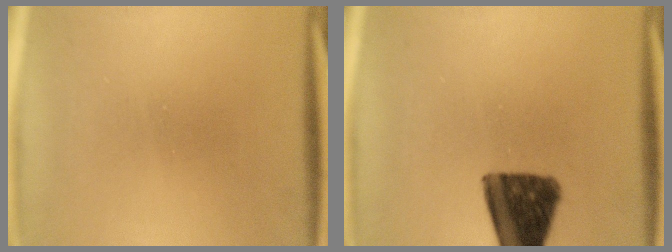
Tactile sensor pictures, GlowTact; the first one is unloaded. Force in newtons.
{"total": 14.4}